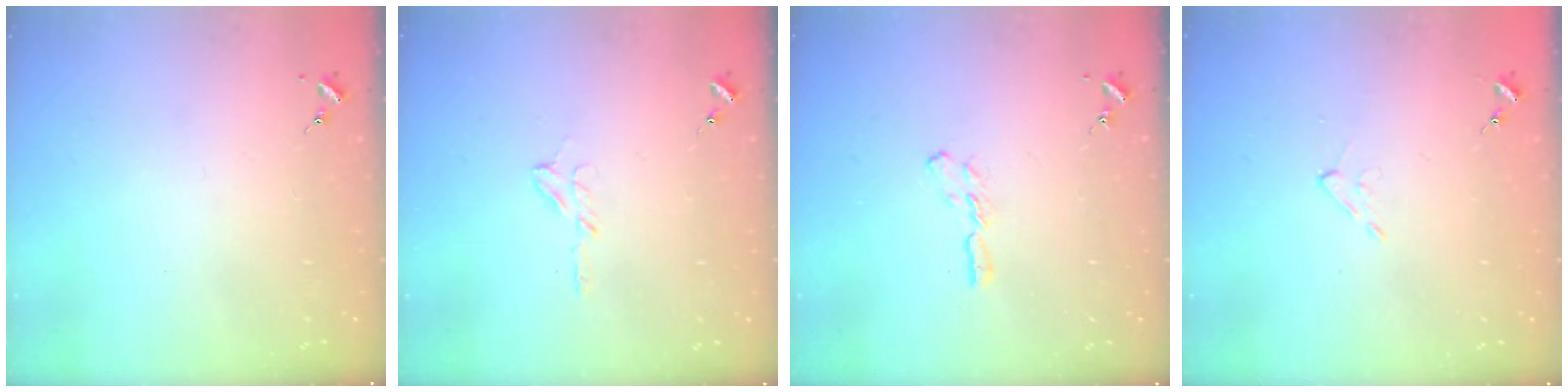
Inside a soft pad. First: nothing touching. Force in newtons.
{"total": 5.5, "press": 5.5, "slide": 0.5}
{"total": 5.6, "press": 5.5, "slide": 0.4}
{"total": 4.3, "press": 4.3, "slide": 0.7}